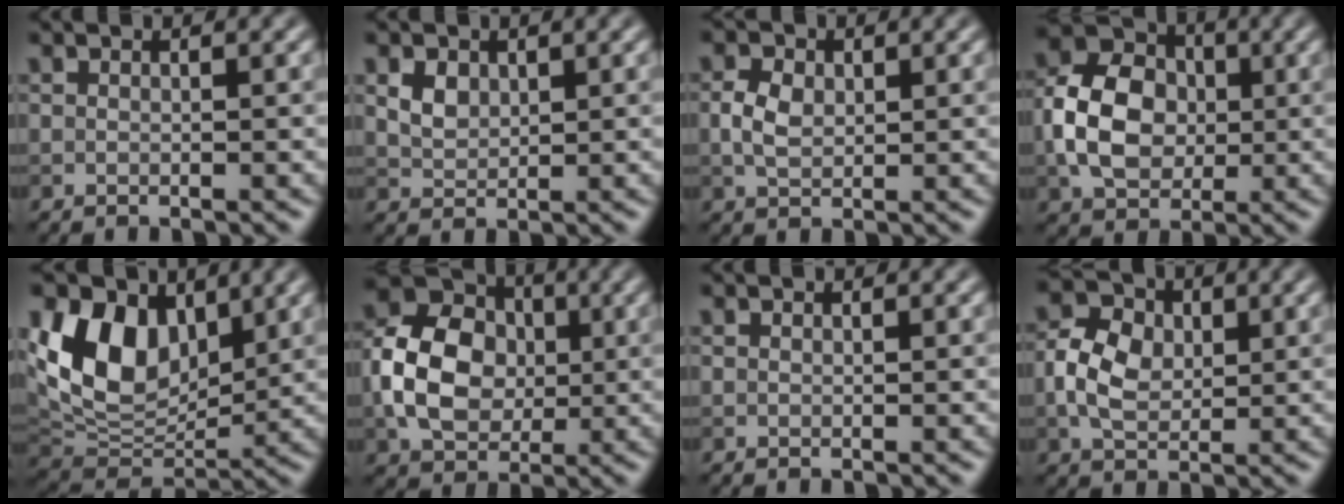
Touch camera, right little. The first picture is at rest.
{"total": 2.1, "force": [0.9, 1.5, 1.1], "torque": [-0.026, 0.000, 0.018]}
{"total": 2.6, "force": [0.3, 1.9, 1.8], "torque": [-0.040, 0.002, 0.003]}
{"total": 7.8, "force": [-0.5, 5.9, 5.1], "torque": [-0.107, 0.012, -0.022]}
{"total": 9.9, "force": [3.6, 6.6, 6.5], "torque": [-0.132, -0.009, 0.063]}
{"total": 8.7, "force": [-0.5, 6.6, 5.8], "torque": [-0.124, 0.006, -0.019]}
{"total": 0.0}
{"total": 5.1, "force": [0.1, 3.8, 3.4], "torque": [-0.071, 0.009, 0.001]}